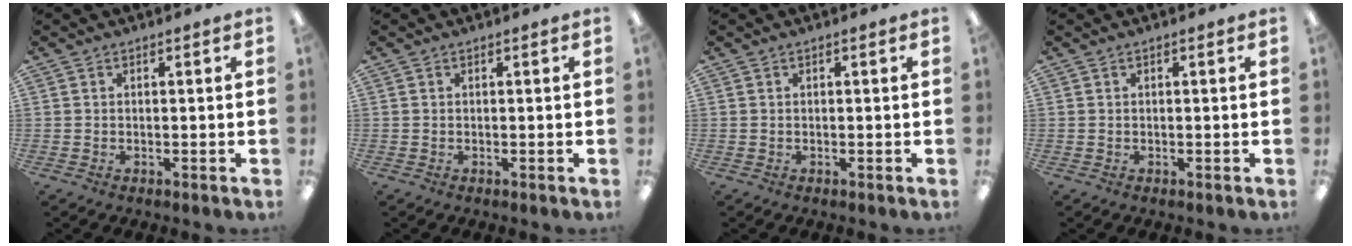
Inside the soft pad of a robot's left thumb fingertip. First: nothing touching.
{"total": 0.0}
{"total": 0.0}
{"total": 0.0}